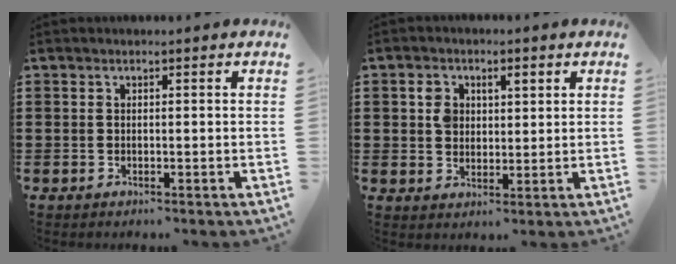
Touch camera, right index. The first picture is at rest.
{"total": 3.6, "force": [0.9, 2.9, 2.0], "torque": [-0.049, 0.012, 0.014]}